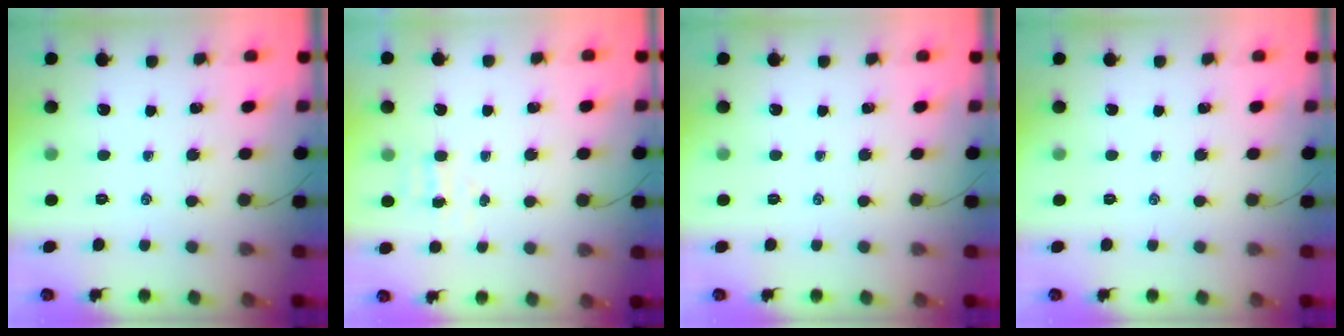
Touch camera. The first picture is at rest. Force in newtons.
{"total": 3.5, "press": 3.3, "slide": 1.1}
{"total": 0.0}
{"total": 0.0}